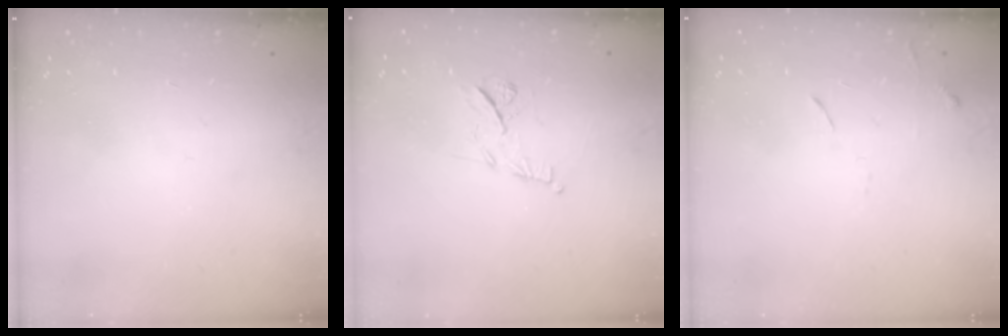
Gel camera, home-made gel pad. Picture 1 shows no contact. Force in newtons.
{"total": 7.1, "press": 7.0, "slide": 1.0}
{"total": 5.4, "press": 5.4, "slide": 0.7}